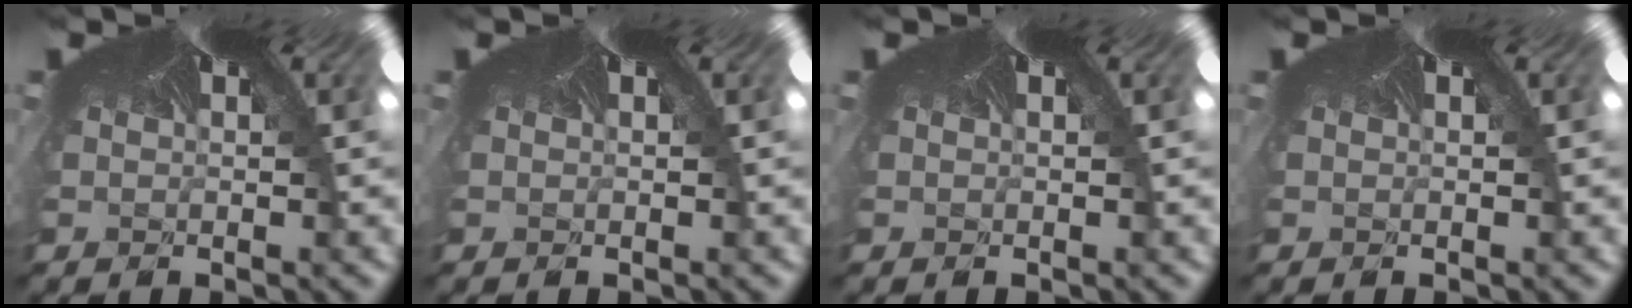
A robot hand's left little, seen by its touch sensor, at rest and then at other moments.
{"total": 0.0}
{"total": 0.0}
{"total": 0.0}